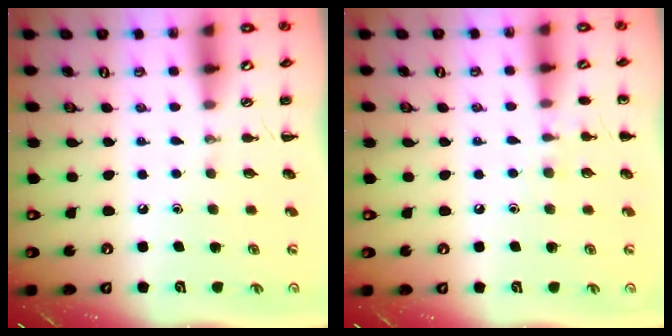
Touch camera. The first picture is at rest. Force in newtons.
{"total": 6.0, "press": 5.7, "slide": 1.9}